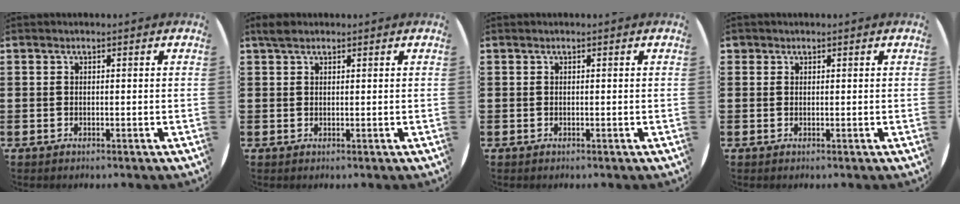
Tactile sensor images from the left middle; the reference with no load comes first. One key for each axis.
{"total": 1.4, "fx": 1.2, "fy": 0.6, "fz": 0.5, "tx": -0.004, "ty": 0.002, "tz": 0.020}
{"total": 0.0}
{"total": 0.6, "fx": 0.5, "fy": 0.4, "fz": -0.1, "tx": 0.001, "ty": 0.003, "tz": 0.010}